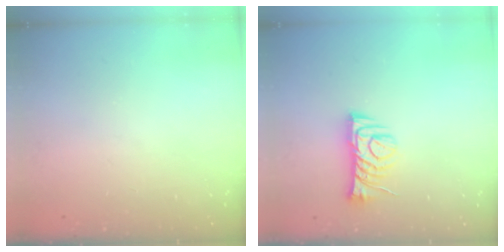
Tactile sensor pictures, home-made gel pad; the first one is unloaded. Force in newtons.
{"total": 9.9, "press": 9.8, "slide": 0.8}